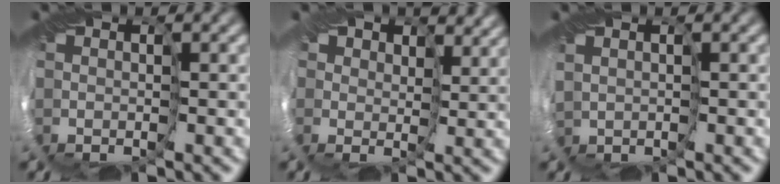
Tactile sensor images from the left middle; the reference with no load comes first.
{"total": 5.5, "force": [4.4, 2.9, 1.6], "torque": [-0.043, -0.002, 0.070]}
{"total": 0.7, "force": [0.1, 0.5, 0.4], "torque": [-0.015, 0.001, 0.003]}